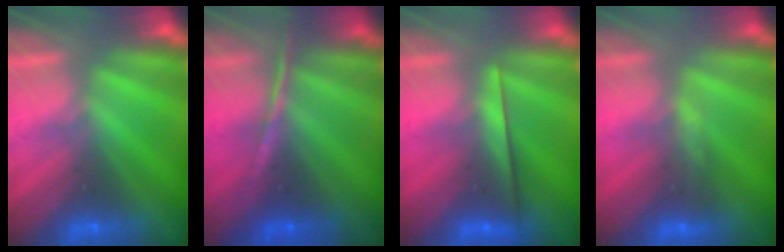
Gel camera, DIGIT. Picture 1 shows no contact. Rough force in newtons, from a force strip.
{"total": 1.3}
{"total": 2.3}
{"total": 4.4}